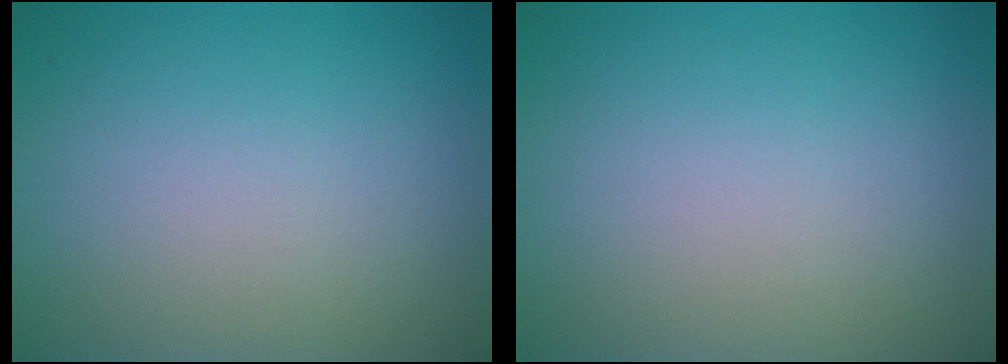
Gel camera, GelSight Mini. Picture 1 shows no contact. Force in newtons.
{"total": 0.0}